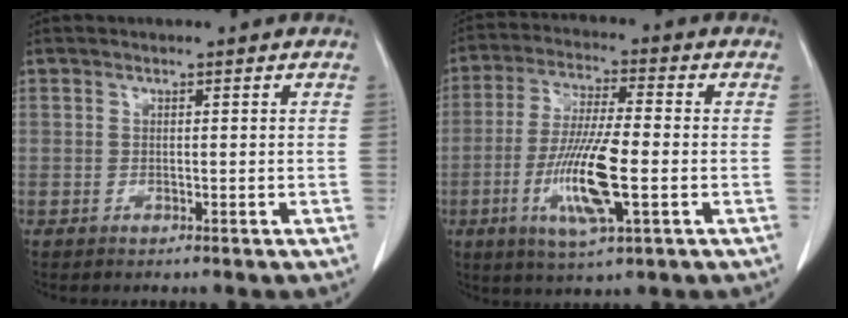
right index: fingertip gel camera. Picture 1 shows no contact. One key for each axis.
{"total": 11.8, "fx": -3.0, "fy": 1.4, "fz": 11.3, "tx": -0.223, "ty": -0.014, "tz": -0.056}